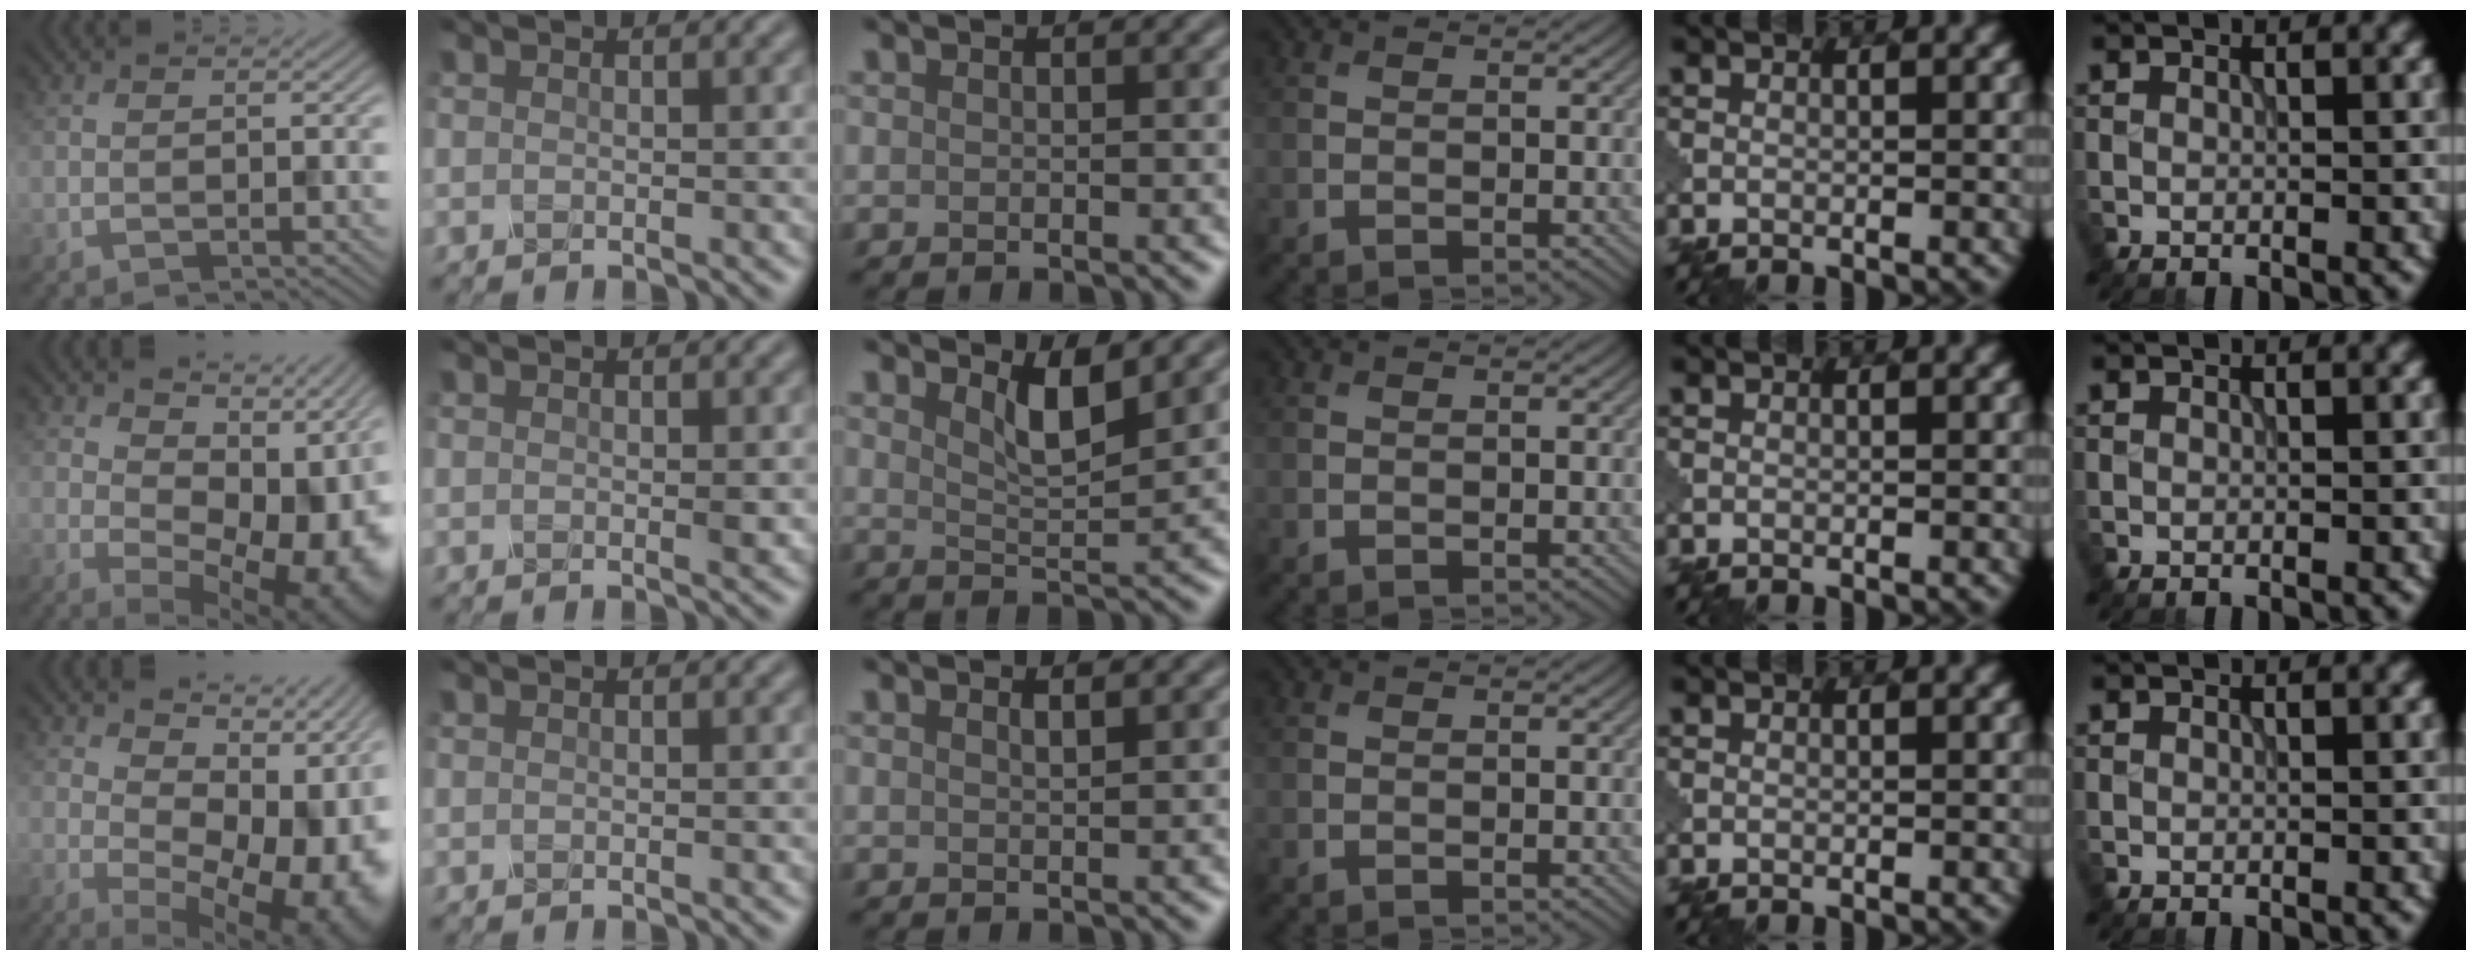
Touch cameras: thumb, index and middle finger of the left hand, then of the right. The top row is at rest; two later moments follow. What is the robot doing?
{"motion": "shake", "object": "salt shaker"}